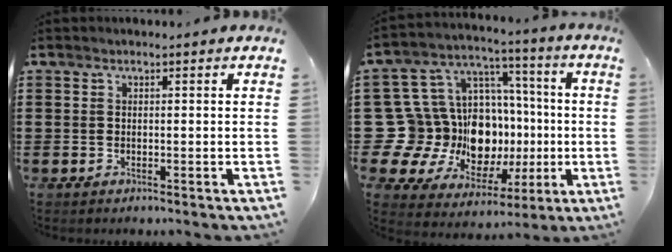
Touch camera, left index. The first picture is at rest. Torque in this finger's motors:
{"motor_torque": [1.92, 0.22, 0.58, 0.04]}